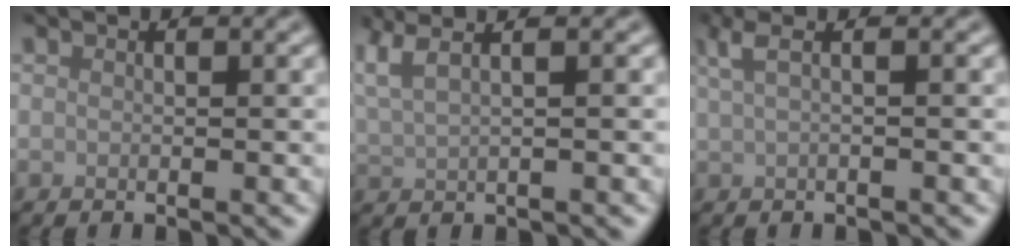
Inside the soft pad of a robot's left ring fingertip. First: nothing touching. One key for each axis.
{"total": 5.0, "fx": 3.2, "fy": 1.9, "fz": 3.4, "tx": -0.062, "ty": 0.037, "tz": 0.037}
{"total": 2.5, "fx": 1.0, "fy": 0.7, "fz": 2.2, "tx": -0.039, "ty": 0.003, "tz": 0.012}